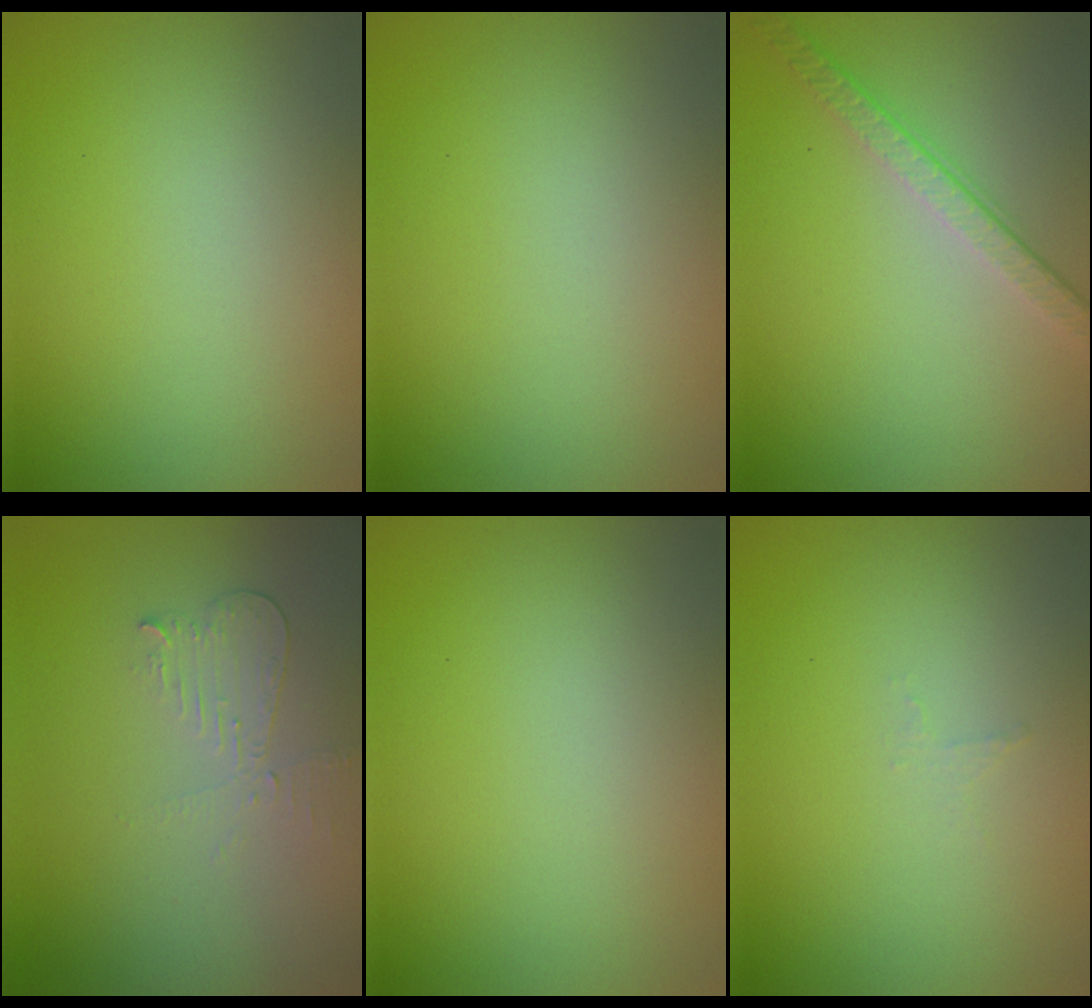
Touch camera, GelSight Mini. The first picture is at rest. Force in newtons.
{"total": 0.0}
{"total": 3.4, "press": 2.5, "slide": 2.4}
{"total": 2.1, "press": 2.1, "slide": 0.2}
{"total": 0.0}
{"total": 0.7, "press": 0.6, "slide": 0.2}